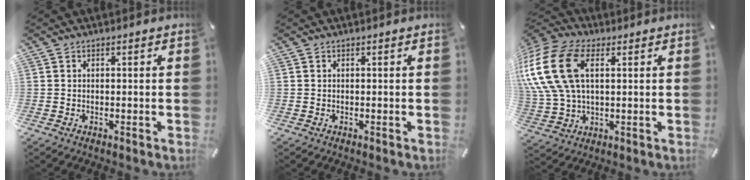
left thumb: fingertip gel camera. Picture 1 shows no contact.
{"total": 0.0}
{"total": 19.7, "force": [5.3, 12.9, 13.8], "torque": [-0.326, -0.005, 0.091]}